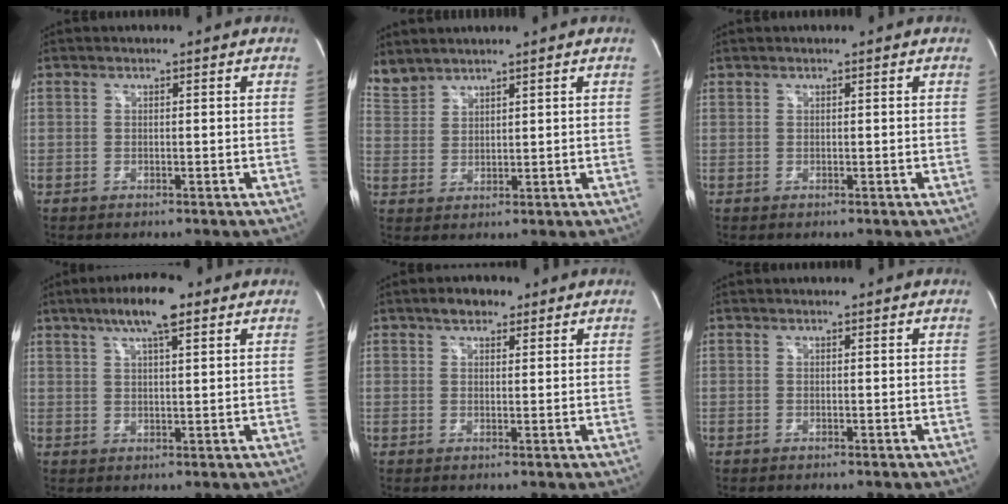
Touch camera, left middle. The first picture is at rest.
{"total": 4.4, "force": [4.3, 0.8, 0.2], "torque": [-0.018, 0.012, 0.100]}
{"total": 0.0}
{"total": 7.7, "force": [4.8, 1.2, 5.9], "torque": [-0.111, 0.015, 0.078]}
{"total": 3.4, "force": [2.3, 1.7, 1.7], "torque": [-0.033, 0.010, 0.037]}
{"total": 0.0}